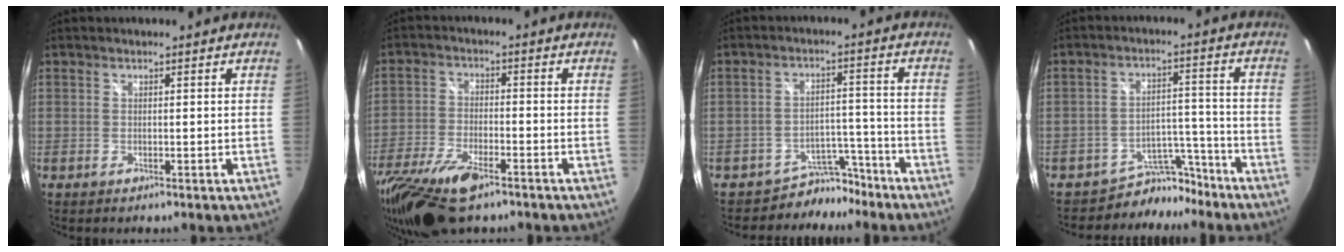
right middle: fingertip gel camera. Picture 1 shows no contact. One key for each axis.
{"total": 16.8, "fx": -11.4, "fy": 6.4, "fz": 10.5, "tx": -0.241, "ty": -0.045, "tz": -0.213}
{"total": 6.8, "fx": -5.9, "fy": 3.4, "fz": 0.0, "tx": 0.001, "ty": 0.026, "tz": -0.087}
{"total": 8.0, "fx": -7.0, "fy": 3.8, "fz": 0.2, "tx": -0.002, "ty": 0.034, "tz": -0.104}